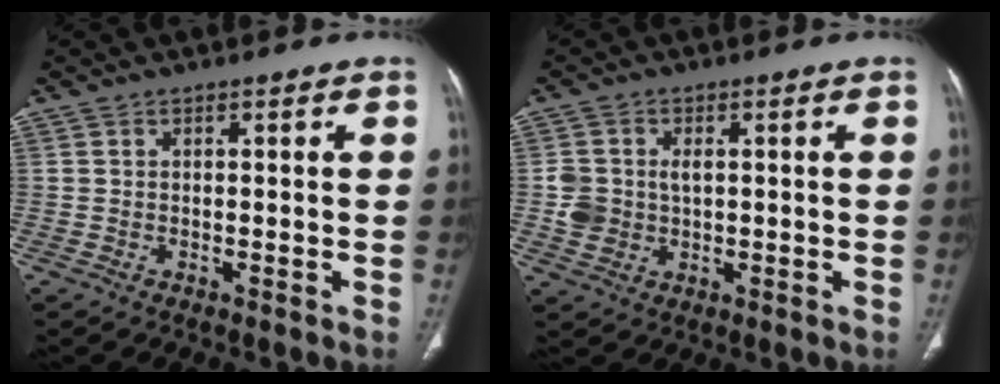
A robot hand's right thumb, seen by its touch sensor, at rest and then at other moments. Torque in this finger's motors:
{"motor_torque": [1.18, 0.63, 0.62, 0.15, 0.03]}